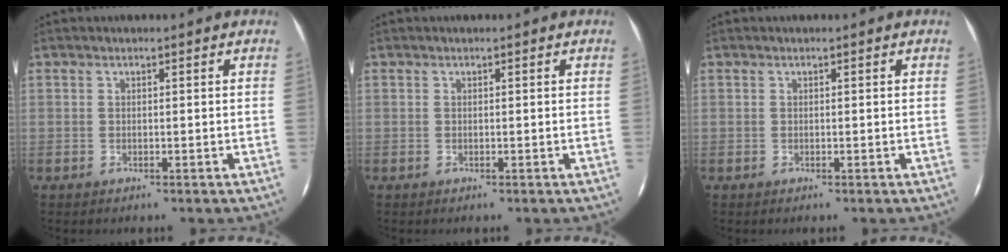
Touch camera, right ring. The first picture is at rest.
{"total": 0.0}
{"total": 0.0}